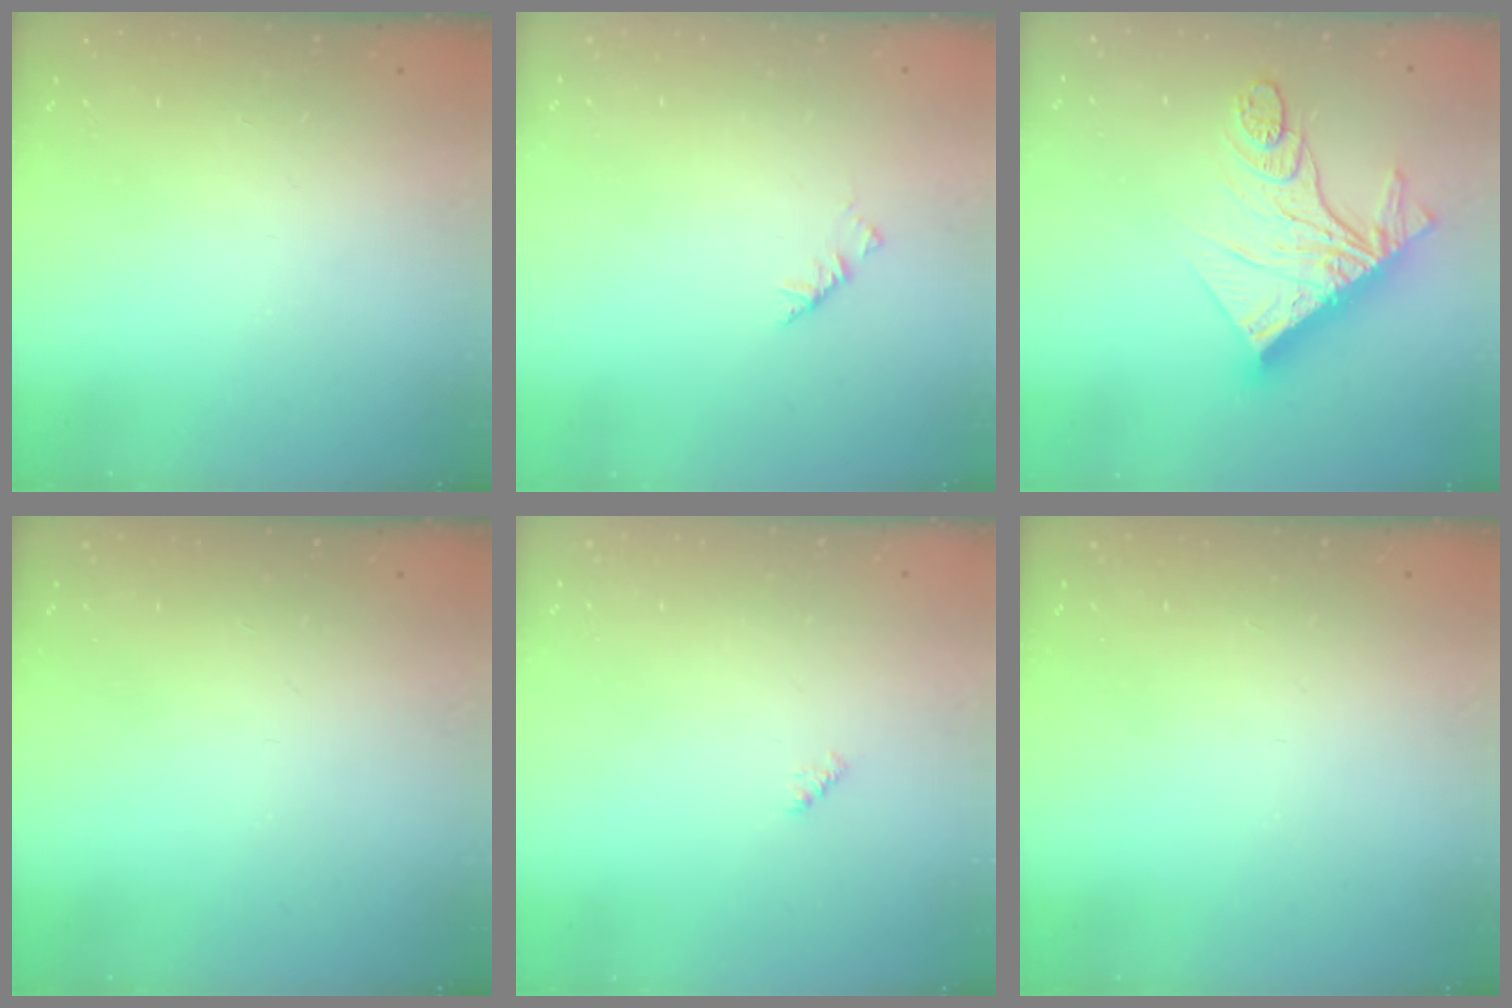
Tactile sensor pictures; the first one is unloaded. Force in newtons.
{"total": 3.4, "press": 3.3, "slide": 0.7}
{"total": 19.7, "press": 19.6, "slide": 2.0}
{"total": 0.0}
{"total": 2.4, "press": 2.4, "slide": 0.4}
{"total": 0.0}